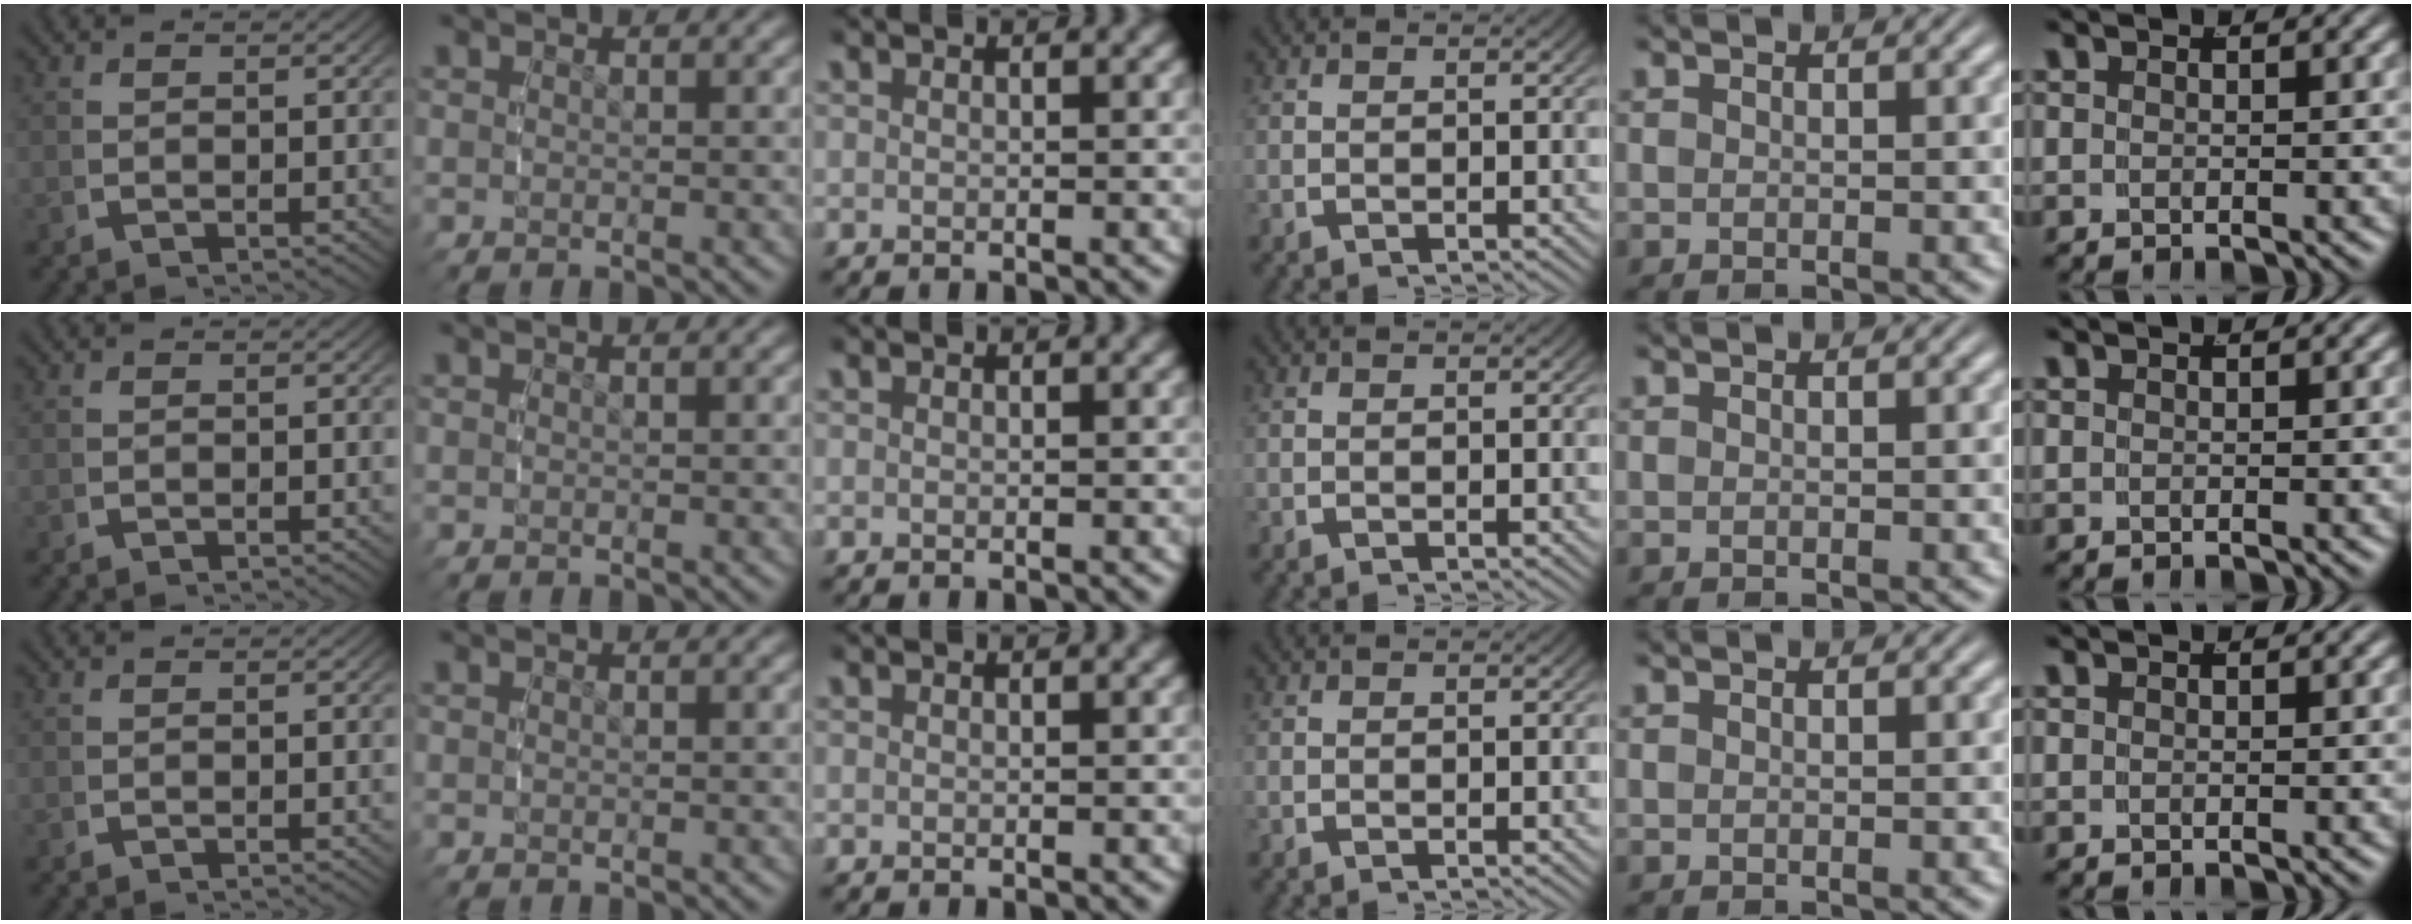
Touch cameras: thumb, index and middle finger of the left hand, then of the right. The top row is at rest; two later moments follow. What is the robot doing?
{"motion": "reach", "object": "napkin"}